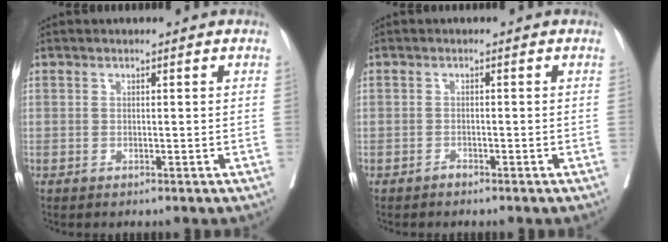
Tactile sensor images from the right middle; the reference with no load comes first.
{"total": 0.6, "force": [-0.6, 0.1, 0.1], "torque": [-0.003, 0.000, -0.012]}